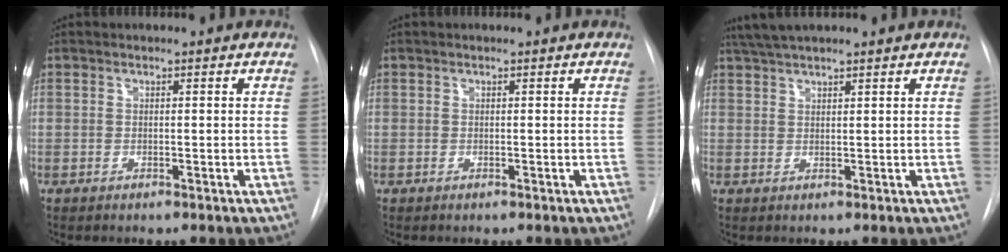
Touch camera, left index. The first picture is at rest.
{"total": 0.0}
{"total": 6.0, "force": [5.2, 0.1, 3.0], "torque": [-0.052, 0.038, 0.092]}